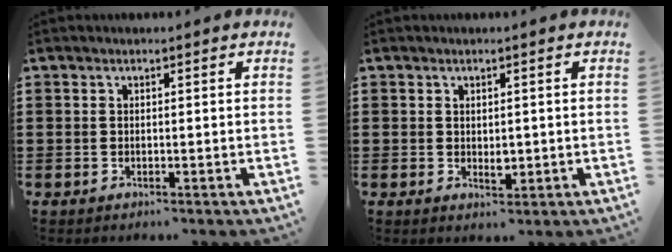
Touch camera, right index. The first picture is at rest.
{"total": 1.9, "force": [0.1, 1.1, 1.6], "torque": [-0.022, 0.000, -0.001]}